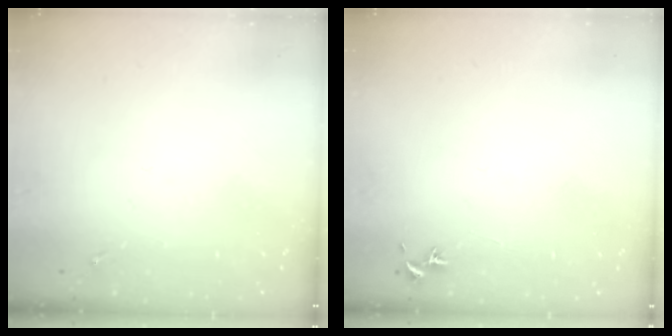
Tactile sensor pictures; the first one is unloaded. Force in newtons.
{"total": 0.8, "press": 0.7, "slide": 0.3}